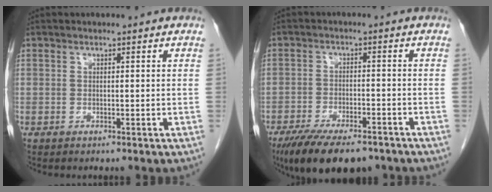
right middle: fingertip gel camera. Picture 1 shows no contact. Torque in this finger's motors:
{"motor_torque": [1.17, -0.96, 0.21, 0.07]}